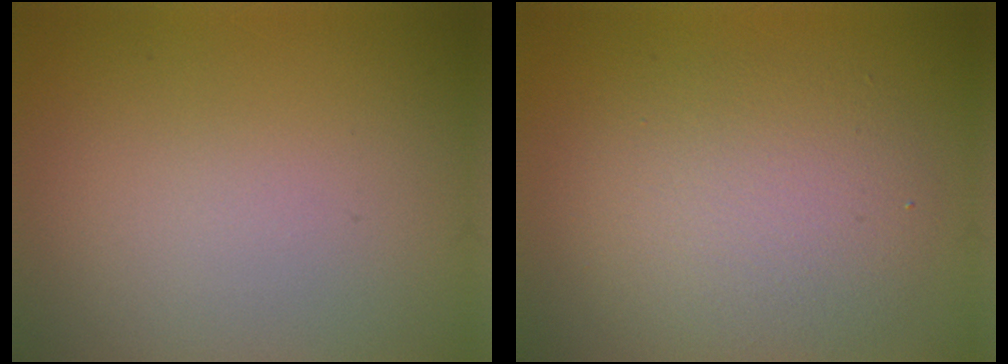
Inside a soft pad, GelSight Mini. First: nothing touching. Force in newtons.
{"total": 4.8, "press": 4.8, "slide": 0.3}